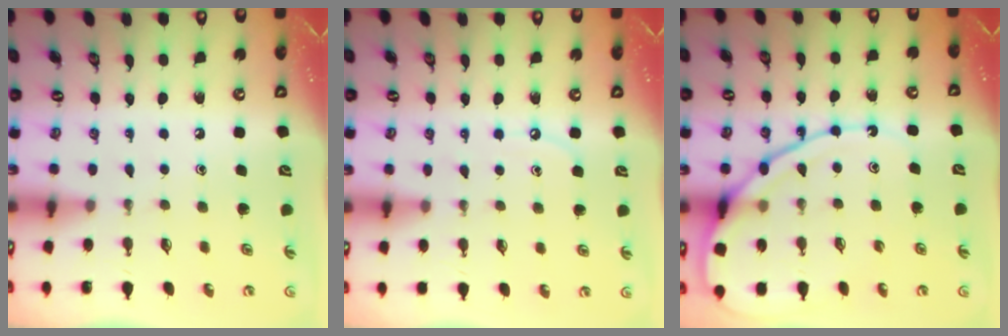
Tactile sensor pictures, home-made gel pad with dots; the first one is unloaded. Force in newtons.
{"total": 7.0, "press": 7.0, "slide": 0.7}
{"total": 13.8, "press": 13.7, "slide": 1.3}